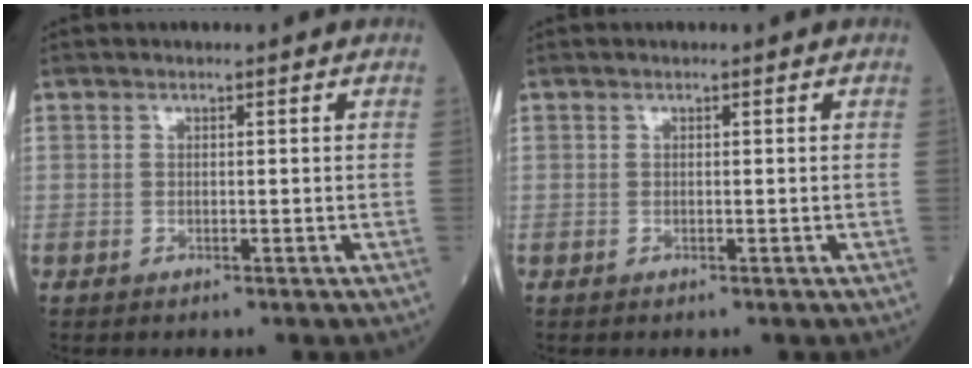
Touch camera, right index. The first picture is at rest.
{"total": 0.0}